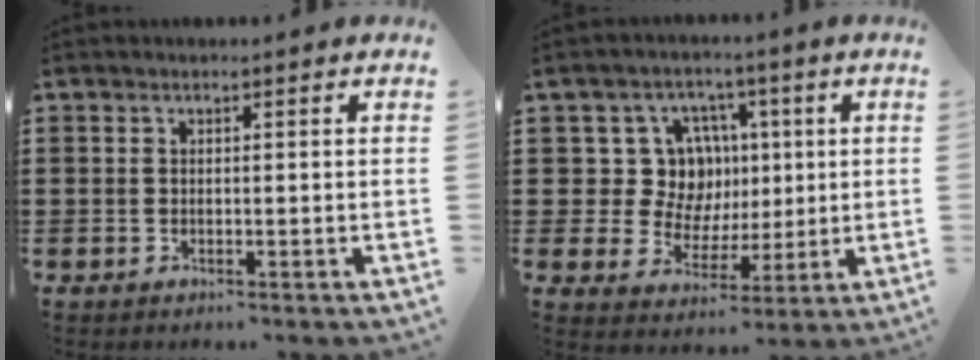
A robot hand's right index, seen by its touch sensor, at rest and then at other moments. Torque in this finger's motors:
{"motor_torque": [0.19, 0.14, 0.11, 0.00]}